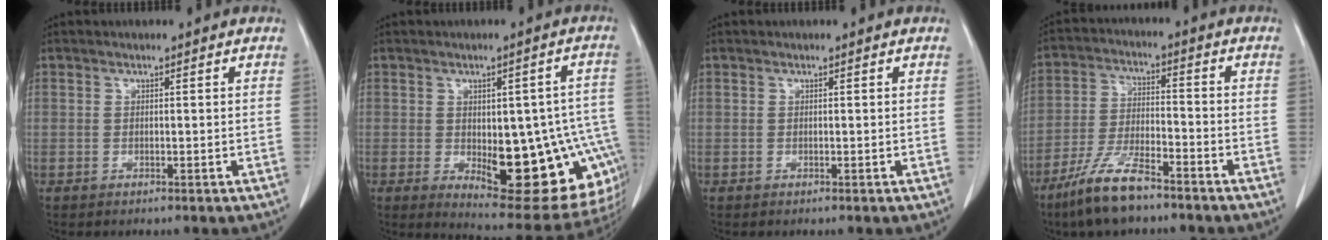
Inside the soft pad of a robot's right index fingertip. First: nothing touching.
{"total": 20.0, "force": [-4.7, 7.8, 17.7], "torque": [-0.152, 0.017, -0.036]}
{"total": 0.0}
{"total": 10.1, "force": [-7.4, 2.0, 6.6], "torque": [-0.139, -0.020, -0.143]}